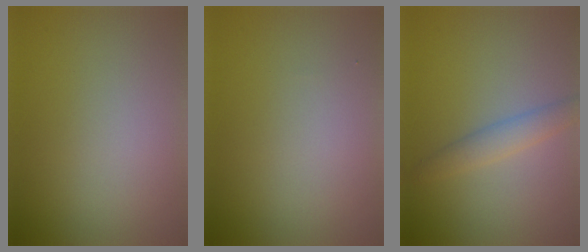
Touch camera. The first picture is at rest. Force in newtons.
{"total": 0.0}
{"total": 2.3, "press": 2.3, "slide": 0.1}